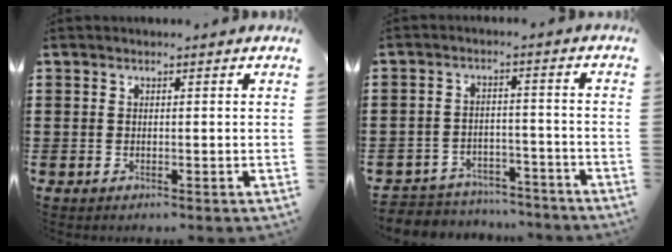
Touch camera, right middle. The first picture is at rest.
{"total": 4.4, "force": [-4.2, 1.0, -0.2], "torque": [-0.010, 0.004, -0.094]}